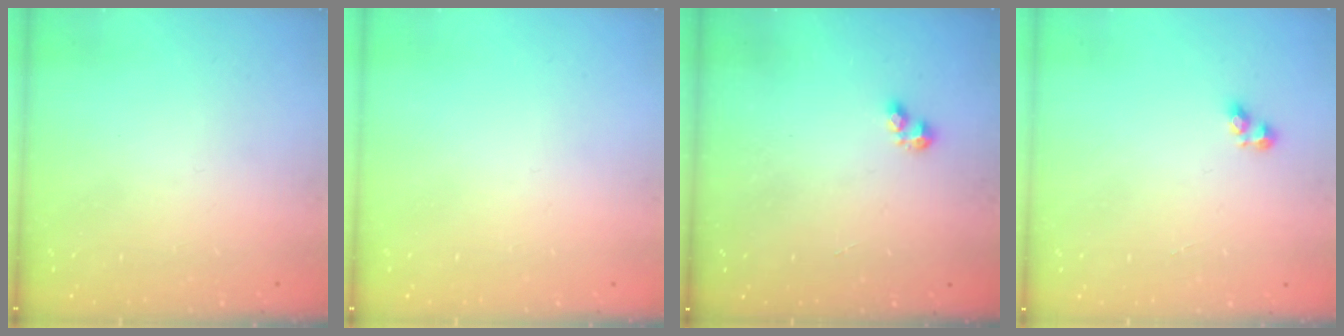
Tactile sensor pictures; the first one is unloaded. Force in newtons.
{"total": 0.0}
{"total": 3.4, "press": 3.3, "slide": 0.5}
{"total": 3.0, "press": 2.9, "slide": 0.6}